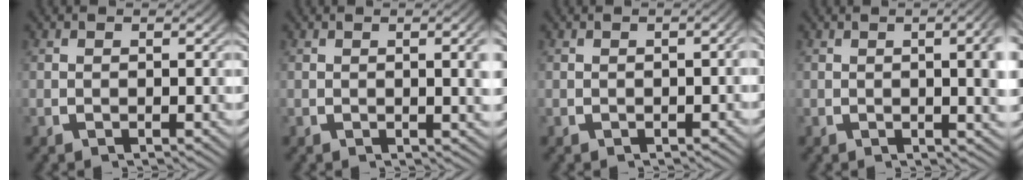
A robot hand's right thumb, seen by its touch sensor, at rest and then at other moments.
{"total": 2.4, "force": [0.2, 0.4, 2.3], "torque": [-0.024, 0.000, 0.005]}
{"total": 0.9, "force": [-0.5, 0.3, 0.8], "torque": [-0.011, 0.001, -0.006]}
{"total": 5.3, "force": [0.5, 1.8, 4.9], "torque": [-0.043, 0.007, 0.005]}